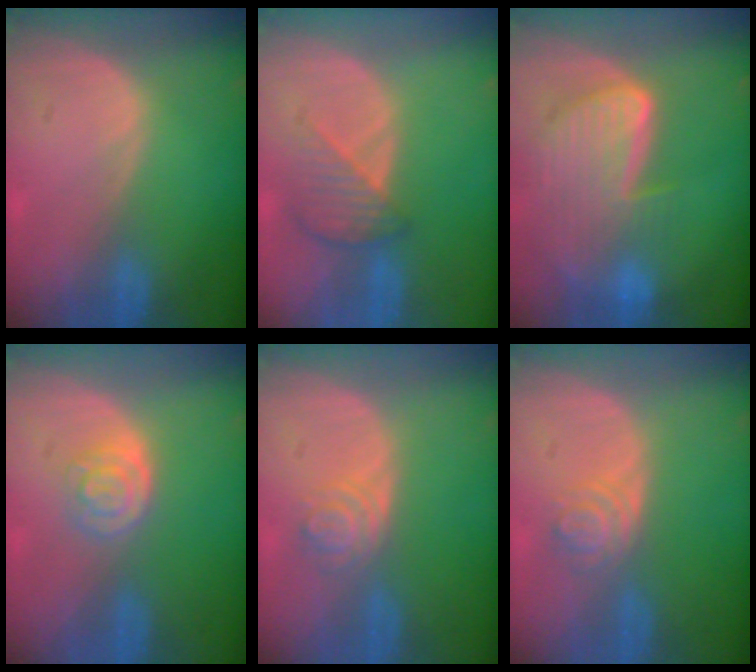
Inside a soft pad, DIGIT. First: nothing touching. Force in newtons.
{"total": 4.6, "press": 4.2, "slide": 1.8}
{"total": 9.8, "press": 8.3, "slide": 5.3}
{"total": 4.0, "press": 3.6, "slide": 1.7}
{"total": 4.0, "press": 3.5, "slide": 2.0}
{"total": 4.0, "press": 3.5, "slide": 2.0}